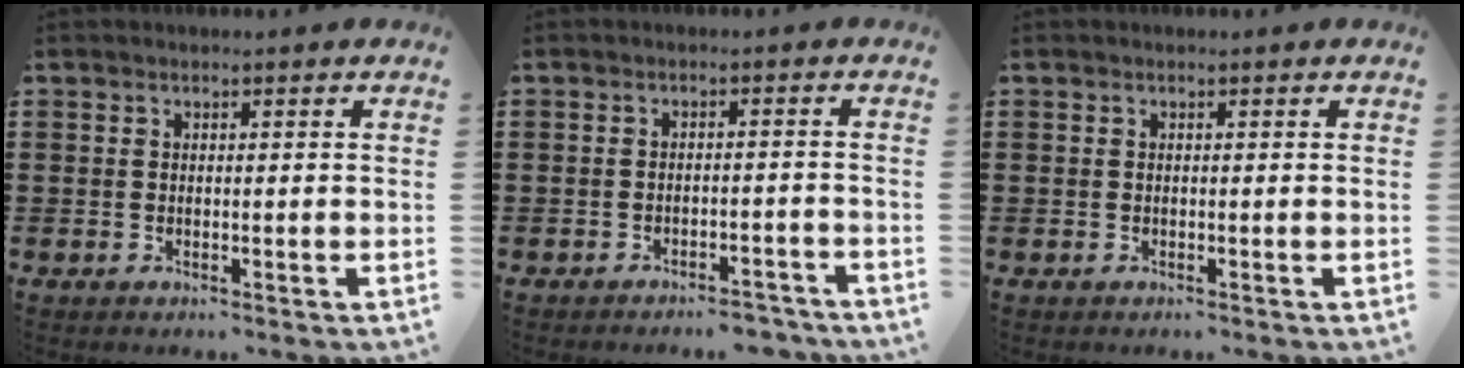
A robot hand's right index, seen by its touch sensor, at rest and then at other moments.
{"total": 3.0, "force": [-2.9, 0.0, 0.6], "torque": [-0.014, 0.001, -0.061]}
{"total": 0.0}